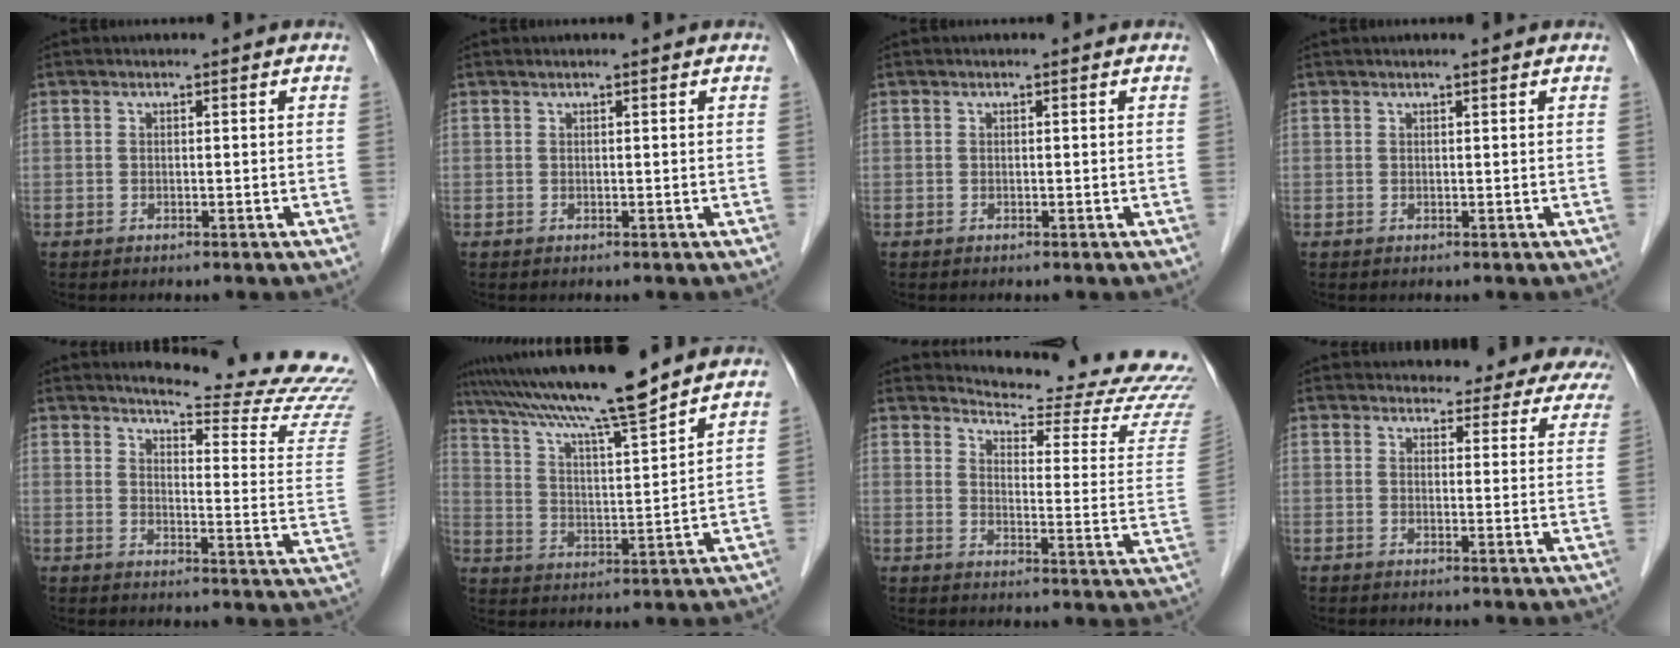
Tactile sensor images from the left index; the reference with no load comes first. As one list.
[{"total": 0.8, "force": [0.7, -0.1, 0.4], "torque": [-0.011, 0.012, 0.015]}, {"total": 0.0}, {"total": 1.6, "force": [1.3, -0.1, 0.9], "torque": [-0.010, 0.017, 0.021]}, {"total": 19.4, "force": [18.5, -0.1, 5.6], "torque": [-0.076, -0.138, 0.204]}, {"total": 15.7, "force": [13.4, -0.5, 8.1], "torque": [-0.144, 0.007, 0.223]}, {"total": 20.9, "force": [20.3, 1.2, 5.1], "torque": [-0.072, -0.131, 0.226]}, {"total": 17.2, "force": [16.2, 4.6, 3.5], "torque": [-0.012, -0.041, 0.160]}]